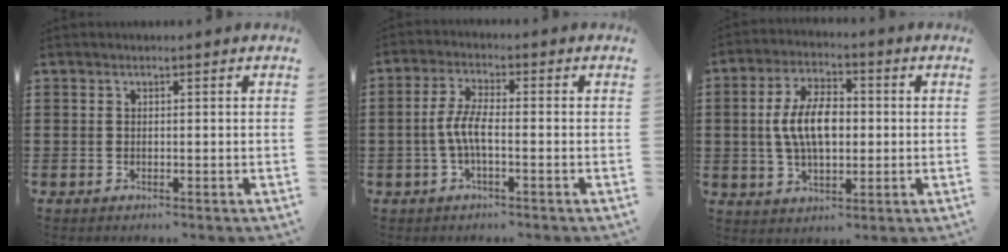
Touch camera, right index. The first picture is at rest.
{"total": 4.8, "force": [-1.2, 1.3, 4.5], "torque": [-0.108, -0.006, -0.031]}
{"total": 8.7, "force": [0.1, 4.5, 7.5], "torque": [-0.152, 0.005, -0.006]}